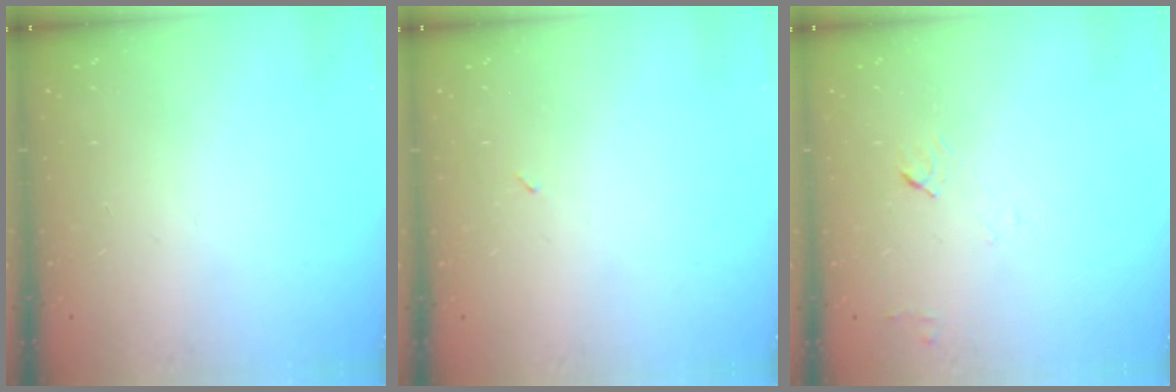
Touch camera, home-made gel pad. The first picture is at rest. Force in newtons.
{"total": 2.1, "press": 1.9, "slide": 1.0}
{"total": 4.6, "press": 4.5, "slide": 0.6}